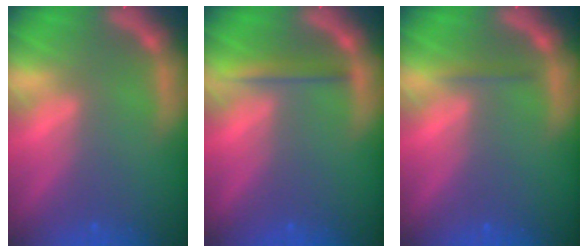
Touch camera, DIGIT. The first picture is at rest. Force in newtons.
{"total": 2.0}
{"total": 0.9}